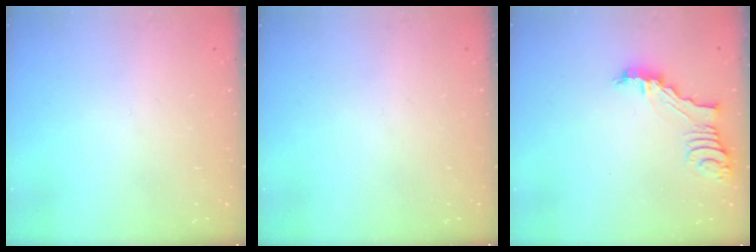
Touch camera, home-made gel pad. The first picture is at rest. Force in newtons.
{"total": 0.0}
{"total": 5.5, "press": 5.5, "slide": 0.6}